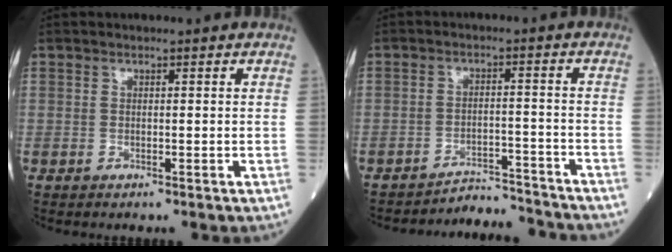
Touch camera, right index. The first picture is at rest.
{"total": 7.1, "force": [-7.0, -0.3, -1.2], "torque": [0.016, 0.013, -0.109]}